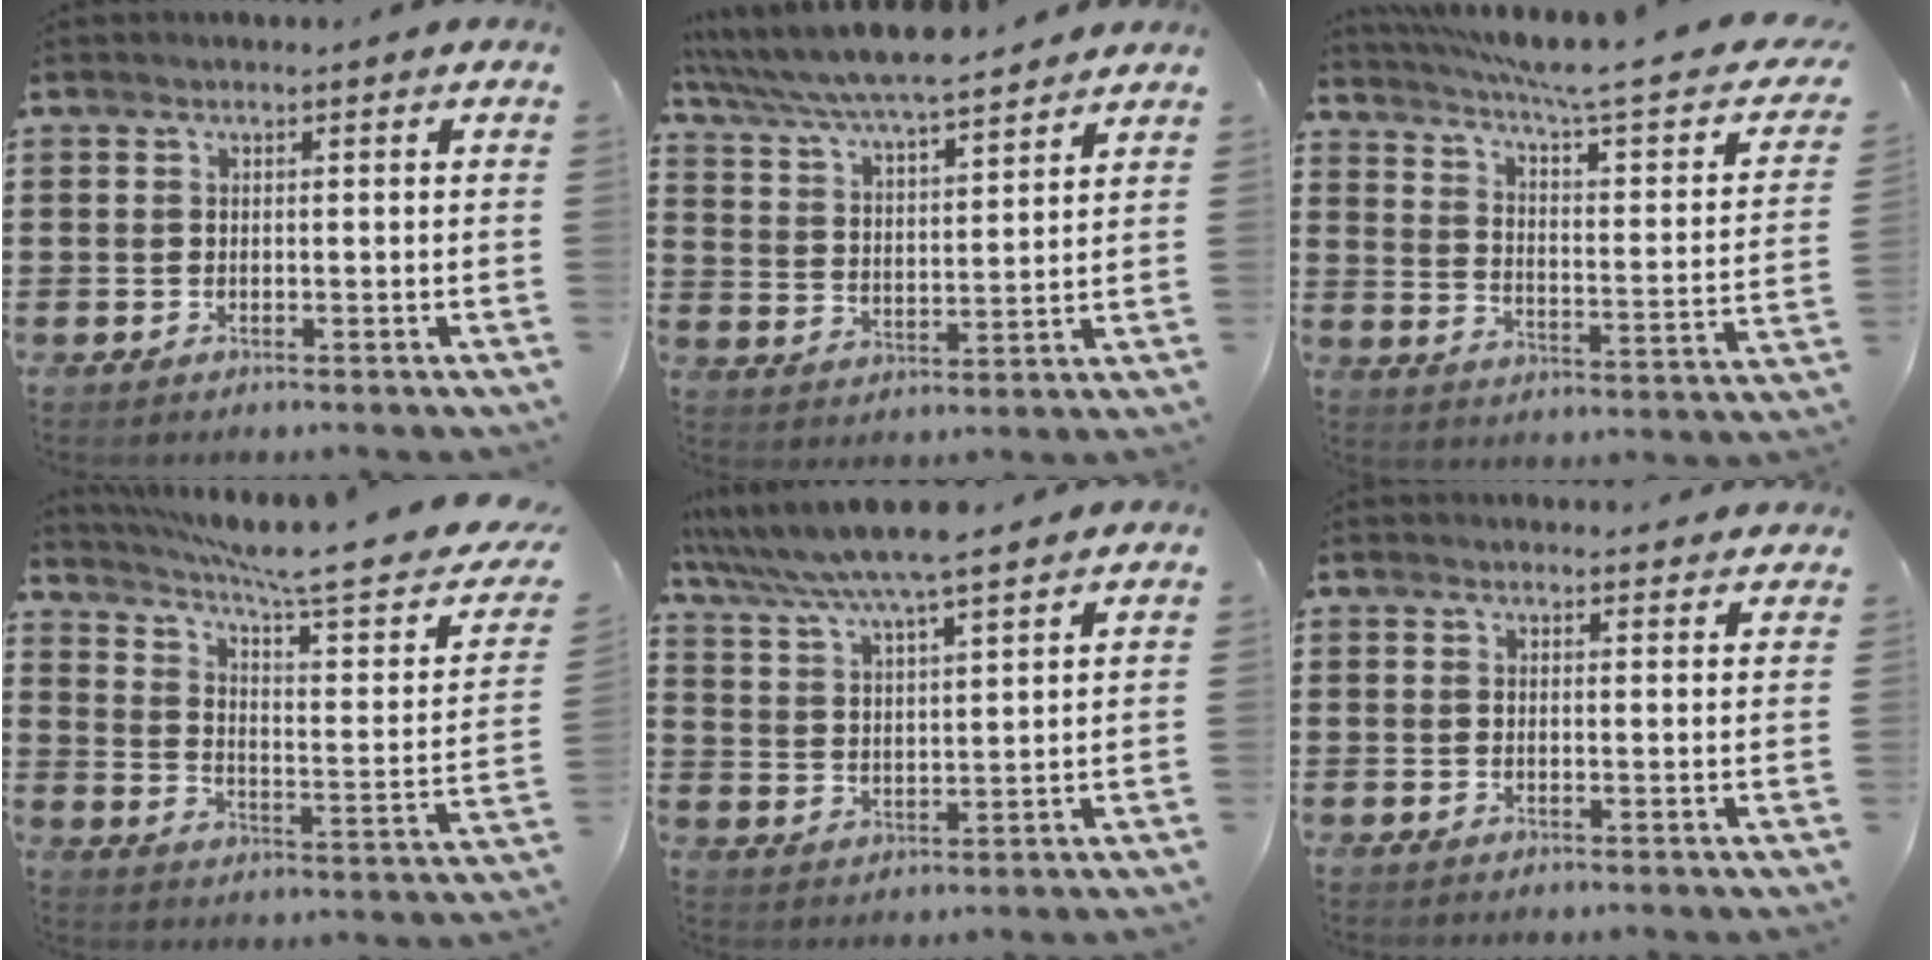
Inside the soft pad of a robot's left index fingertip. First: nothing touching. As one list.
[{"total": 6.1, "force": [5.8, 0.1, 1.9], "torque": [-0.062, -0.037, 0.096]}, {"total": 6.8, "force": [4.8, -0.2, 4.8], "torque": [-0.103, -0.040, 0.072]}, {"total": 8.8, "force": [7.0, 0.3, 5.4], "torque": [-0.116, -0.052, 0.108]}, {"total": 6.9, "force": [6.3, -0.2, 3.0], "torque": [-0.081, -0.031, 0.107]}, {"total": 1.9, "force": [1.9, 0.2, 0.1], "torque": [-0.006, 0.000, 0.036]}]